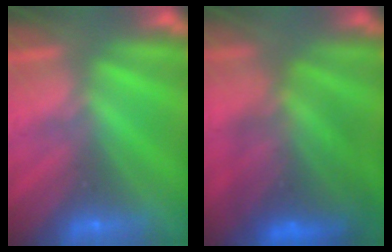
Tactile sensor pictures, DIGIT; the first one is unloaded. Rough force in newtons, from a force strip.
{"total": 7.5}